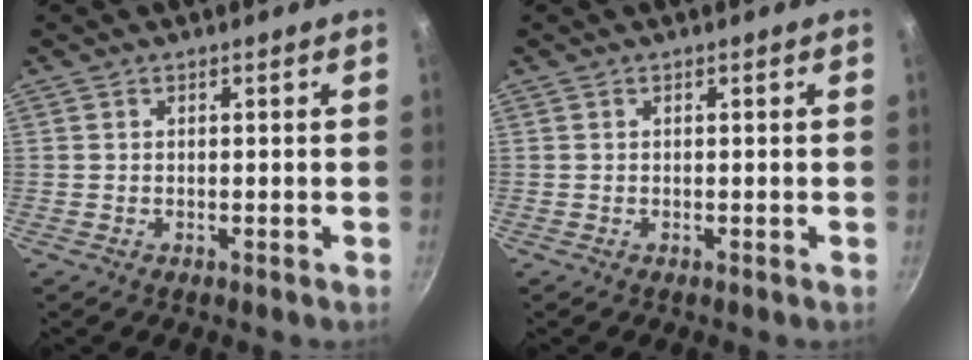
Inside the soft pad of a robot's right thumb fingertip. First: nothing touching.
{"total": 0.0}